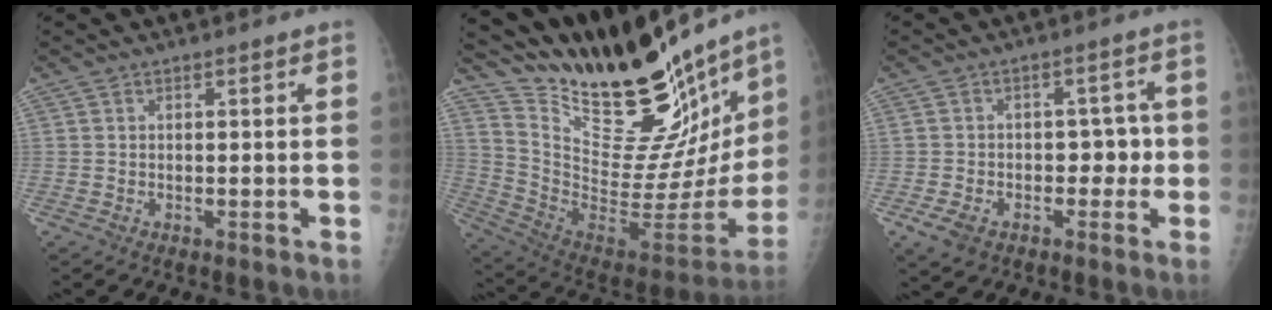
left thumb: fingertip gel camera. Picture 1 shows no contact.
{"total": 32.8, "force": [25.8, 10.2, 17.4], "torque": [-0.243, -0.120, 0.395]}
{"total": 7.6, "force": [-2.6, 5.4, 4.7], "torque": [-0.043, 0.025, -0.036]}